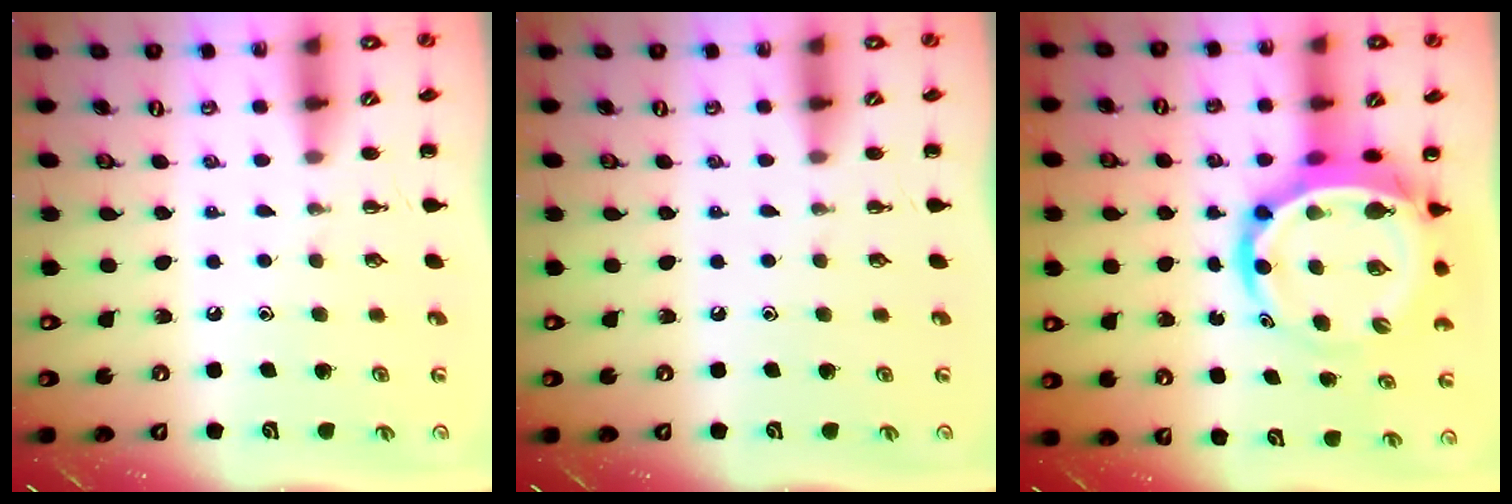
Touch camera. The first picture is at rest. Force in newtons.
{"total": 0.0}
{"total": 11.5, "press": 11.0, "slide": 3.2}